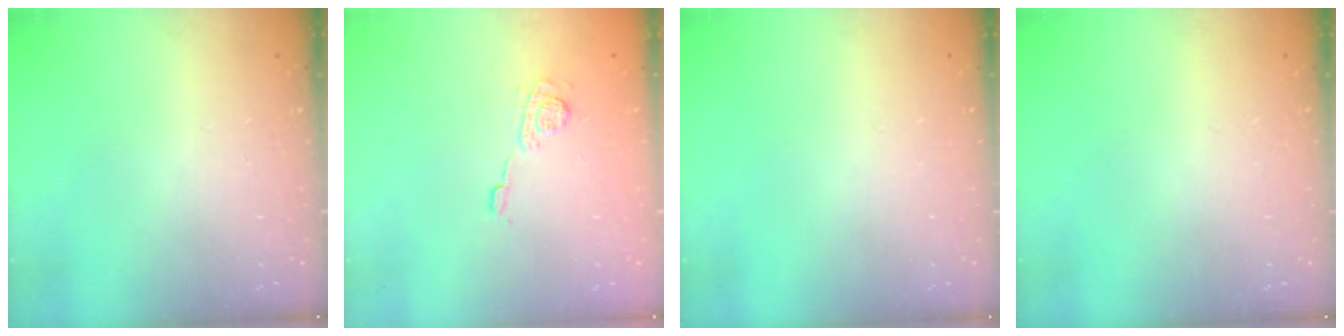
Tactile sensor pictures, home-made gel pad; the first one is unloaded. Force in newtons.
{"total": 9.5, "press": 9.5, "slide": 0.8}
{"total": 0.0}
{"total": 0.0}